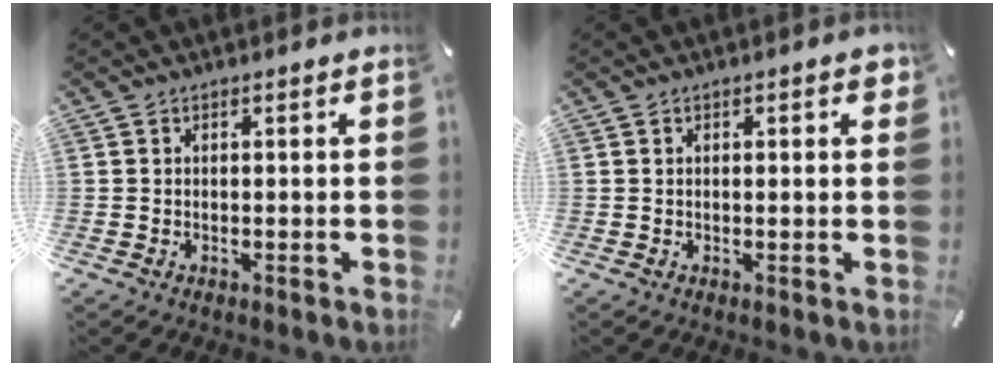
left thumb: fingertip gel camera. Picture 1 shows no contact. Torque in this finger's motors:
{"motor_torque": [0.28, -0.34, 0.02, 0.09, -0.02]}